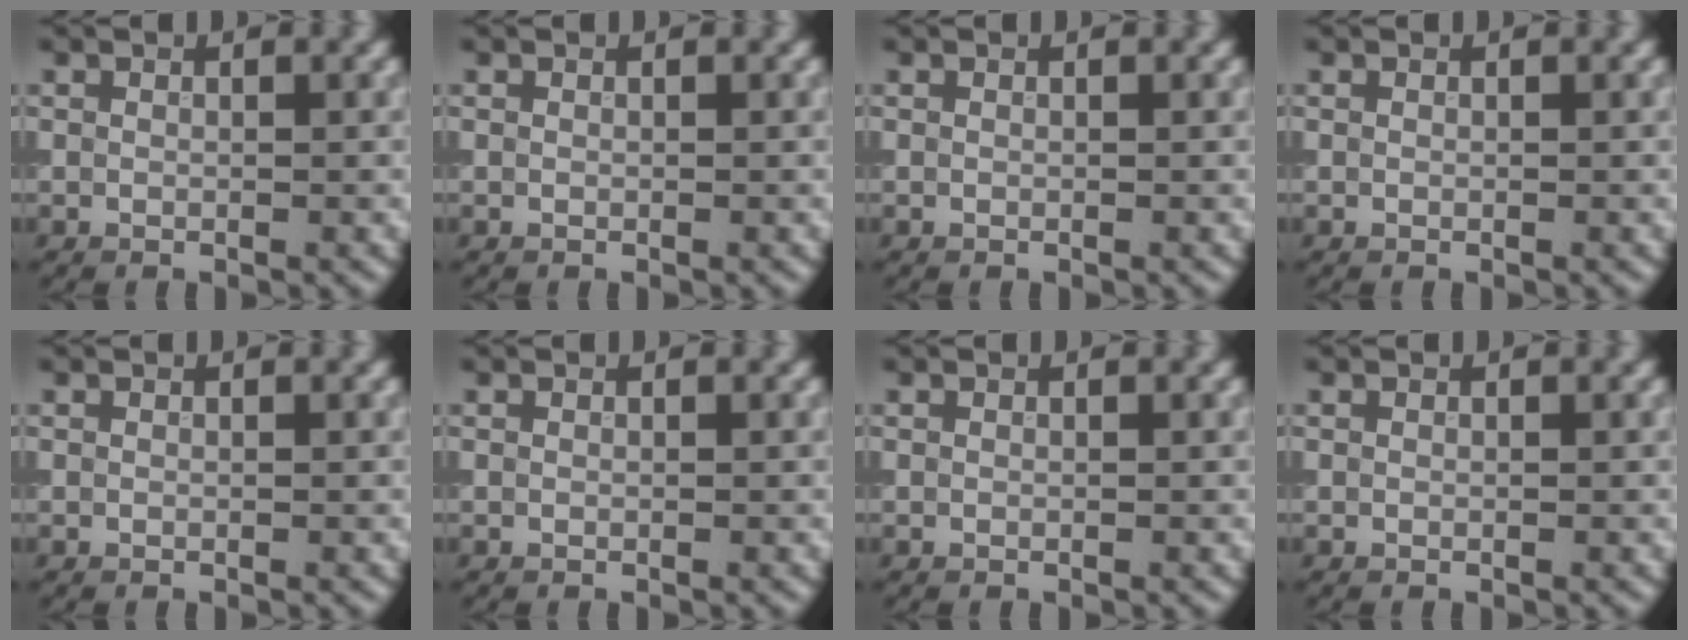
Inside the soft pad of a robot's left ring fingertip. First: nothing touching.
{"total": 0.0}
{"total": 0.0}
{"total": 0.0}
{"total": 0.0}
{"total": 0.0}
{"total": 0.0}
{"total": 0.0}